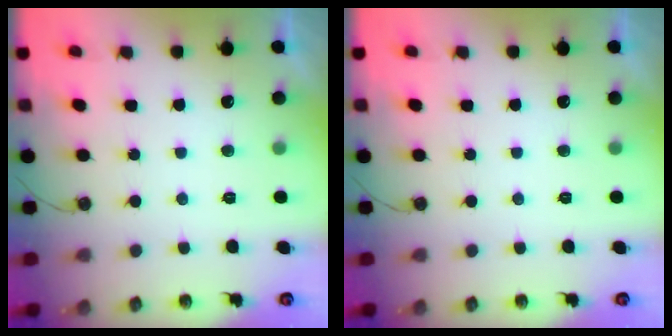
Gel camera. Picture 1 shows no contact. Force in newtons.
{"total": 0.0}